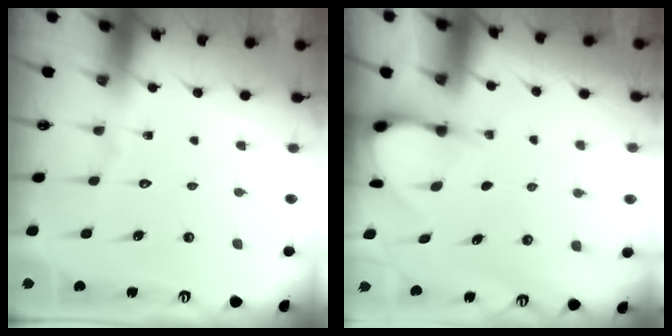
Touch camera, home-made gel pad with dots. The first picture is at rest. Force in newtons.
{"total": 3.3, "press": 3.2, "slide": 0.3}